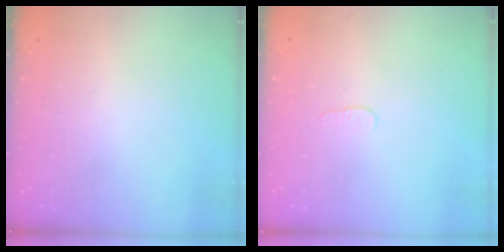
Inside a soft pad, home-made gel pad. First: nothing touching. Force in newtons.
{"total": 2.8, "press": 2.8, "slide": 0.3}